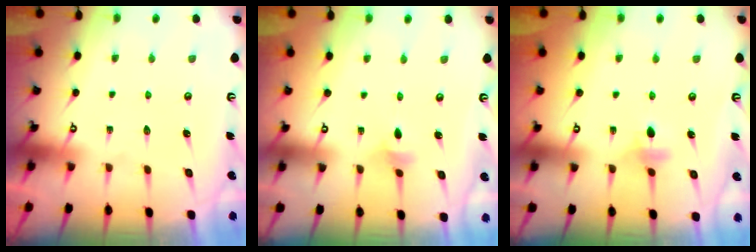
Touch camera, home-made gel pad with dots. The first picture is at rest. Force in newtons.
{"total": 3.0, "press": 2.9, "slide": 0.7}
{"total": 4.4, "press": 4.3, "slide": 0.8}